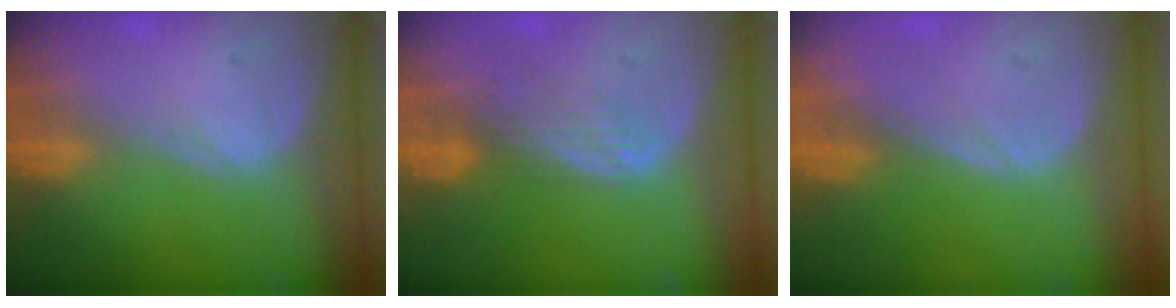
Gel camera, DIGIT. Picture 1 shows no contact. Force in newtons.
{"total": 3.5, "press": 2.8, "slide": 2.0}
{"total": 0.0}